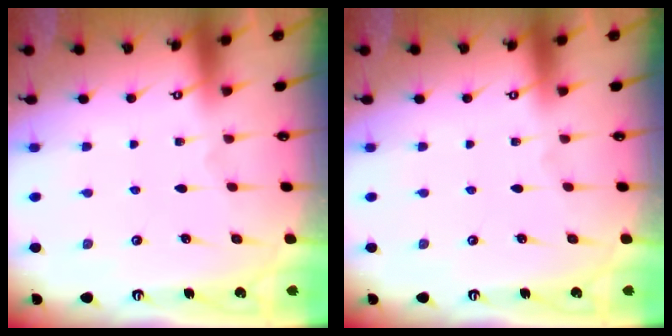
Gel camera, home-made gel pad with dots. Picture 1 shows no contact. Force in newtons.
{"total": 0.0}